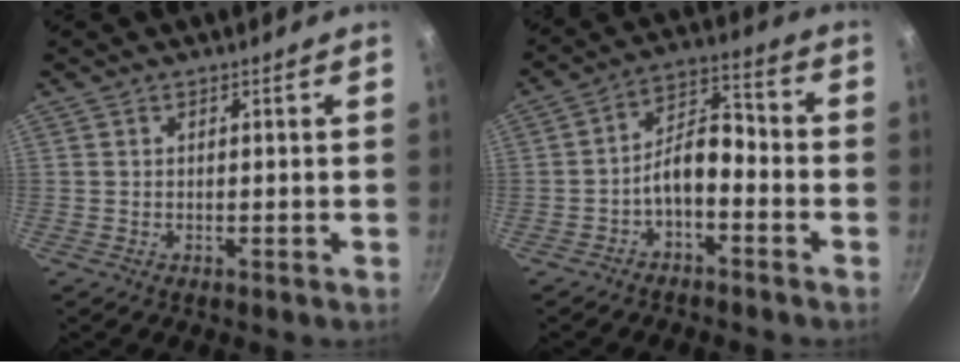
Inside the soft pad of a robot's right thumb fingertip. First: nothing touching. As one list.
[{"total": 7.8, "force": [-3.5, 4.0, 5.8], "torque": [-0.087, 0.057, -0.065]}]